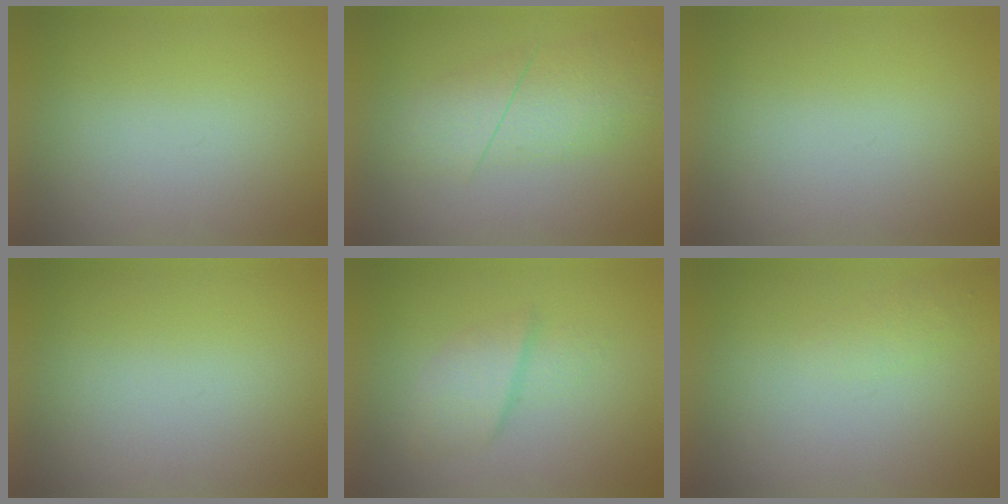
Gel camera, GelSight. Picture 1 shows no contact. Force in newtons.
{"total": 2.8}
{"total": 0.0}
{"total": 0.0}
{"total": 2.2}
{"total": 1.1}